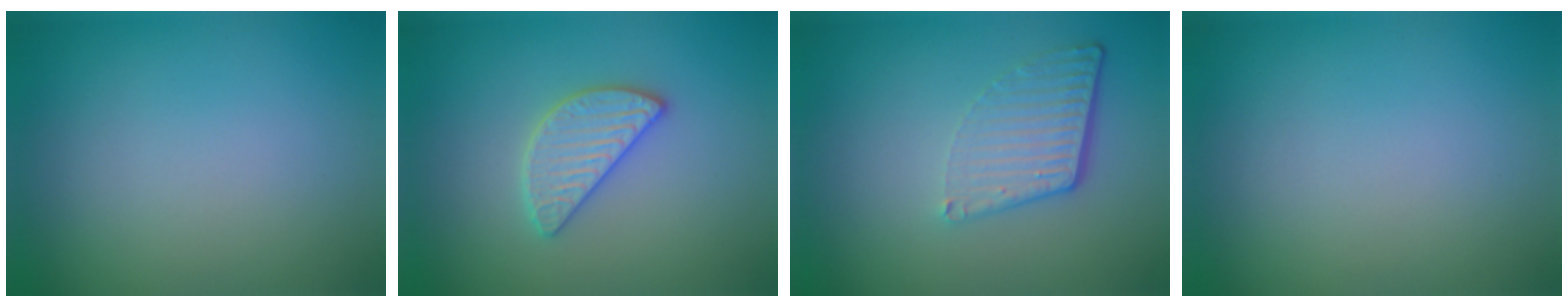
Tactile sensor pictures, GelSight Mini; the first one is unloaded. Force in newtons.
{"total": 2.6, "press": 2.6, "slide": 0.2}
{"total": 4.1, "press": 2.7, "slide": 3.1}
{"total": 0.0}